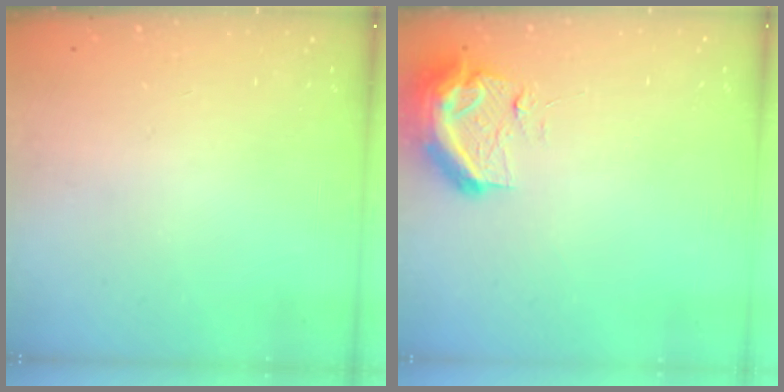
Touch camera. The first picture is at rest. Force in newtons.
{"total": 14.4, "press": 11.8, "slide": 8.4}